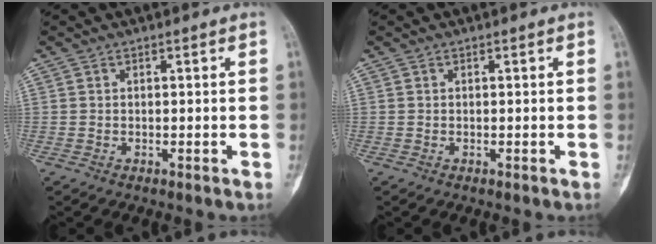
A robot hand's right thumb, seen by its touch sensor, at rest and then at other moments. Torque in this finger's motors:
{"motor_torque": [0.03, 0.03, 0.00, 0.00, 0.00]}